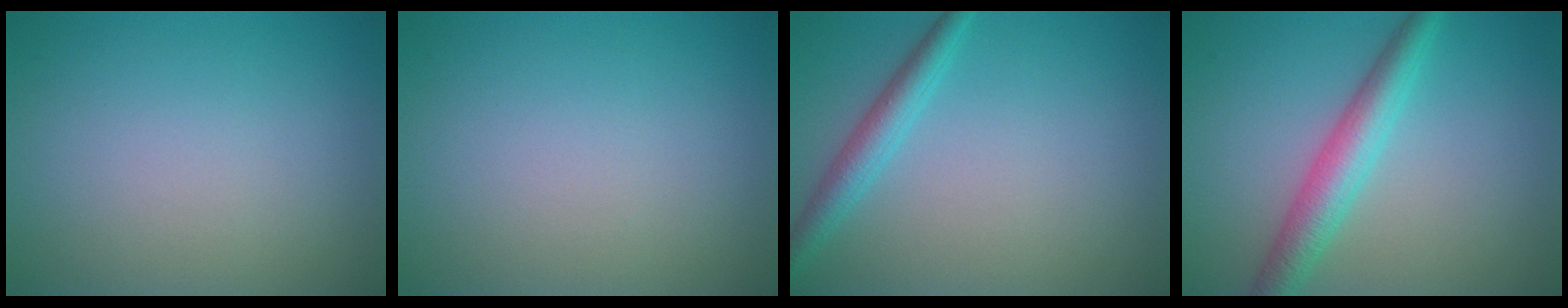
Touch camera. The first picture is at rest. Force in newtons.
{"total": 0.0}
{"total": 2.7, "press": 2.7, "slide": 0.1}
{"total": 4.3, "press": 4.3, "slide": 0.0}